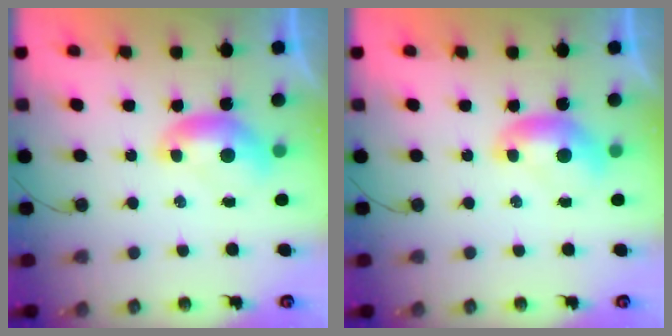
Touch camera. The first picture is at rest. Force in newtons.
{"total": 0.0}